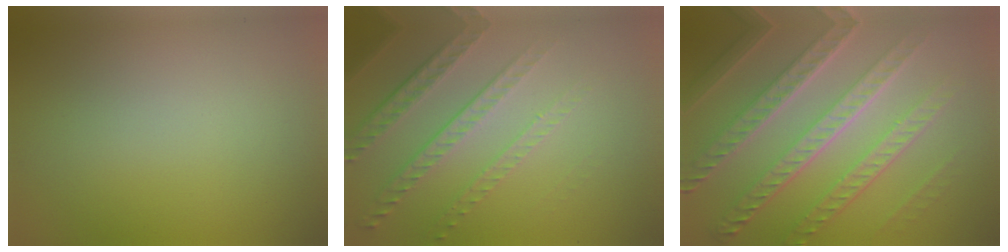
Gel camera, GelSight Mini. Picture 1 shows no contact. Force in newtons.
{"total": 4.9, "press": 3.2, "slide": 3.7}
{"total": 8.8, "press": 6.3, "slide": 6.2}